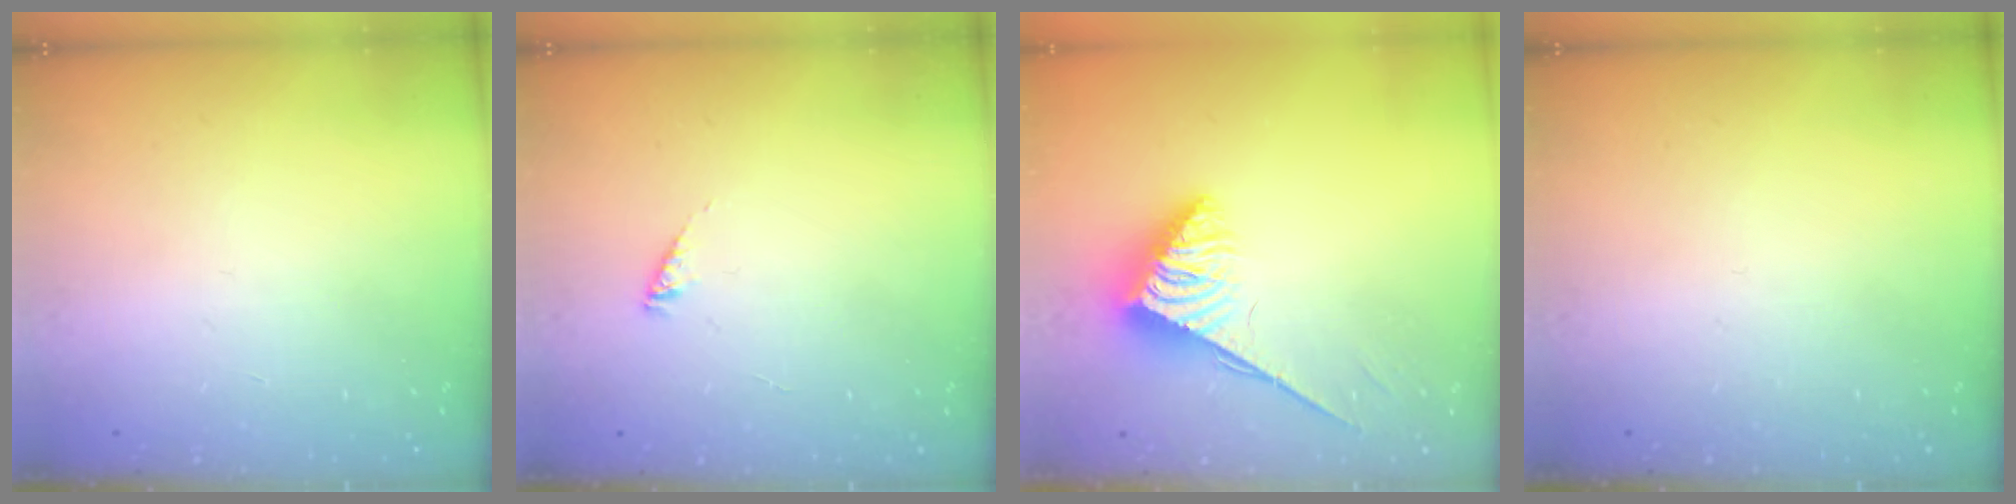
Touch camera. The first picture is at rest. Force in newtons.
{"total": 1.6, "press": 1.6, "slide": 0.3}
{"total": 3.6, "press": 3.6, "slide": 0.6}
{"total": 0.0}